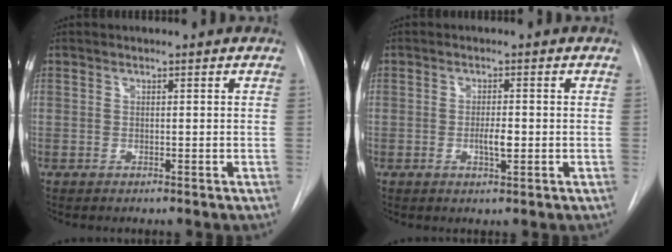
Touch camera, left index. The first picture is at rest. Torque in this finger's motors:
{"motor_torque": [0.52, 0.22, 0.11, 0.02]}